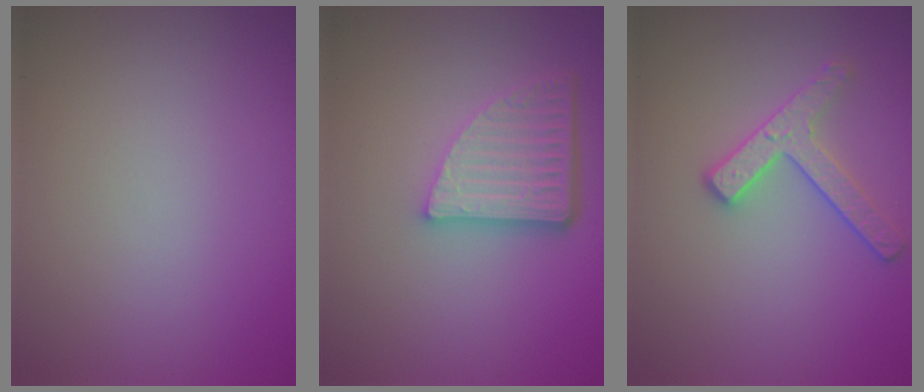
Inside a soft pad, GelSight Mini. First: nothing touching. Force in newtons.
{"total": 5.0, "press": 3.5, "slide": 3.6}
{"total": 2.6, "press": 2.4, "slide": 0.9}